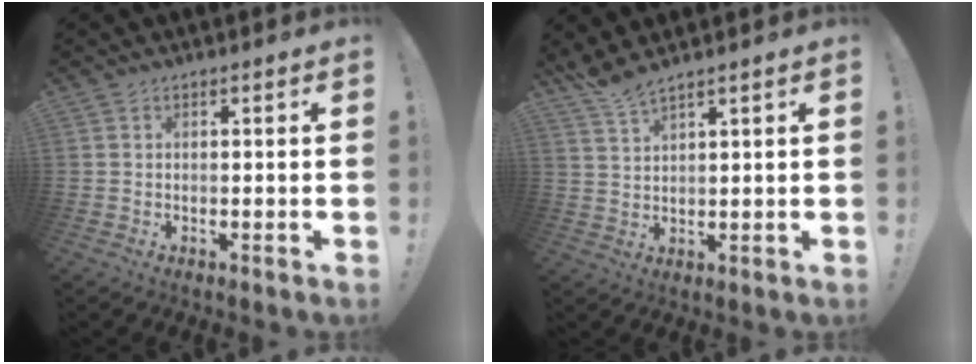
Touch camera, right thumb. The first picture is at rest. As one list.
[{"total": 4.7, "force": [4.2, 0.1, 2.1], "torque": [-0.042, -0.027, 0.075]}]